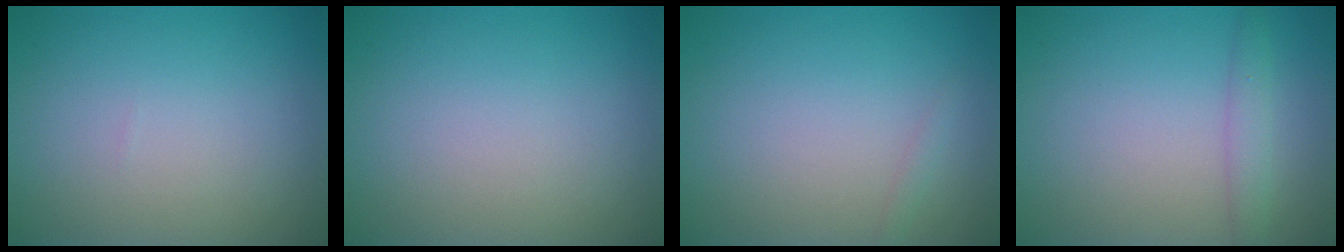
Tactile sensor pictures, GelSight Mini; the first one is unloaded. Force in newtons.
{"total": 0.0}
{"total": 0.6, "press": 0.6, "slide": 0.0}
{"total": 1.7, "press": 1.7, "slide": 0.2}